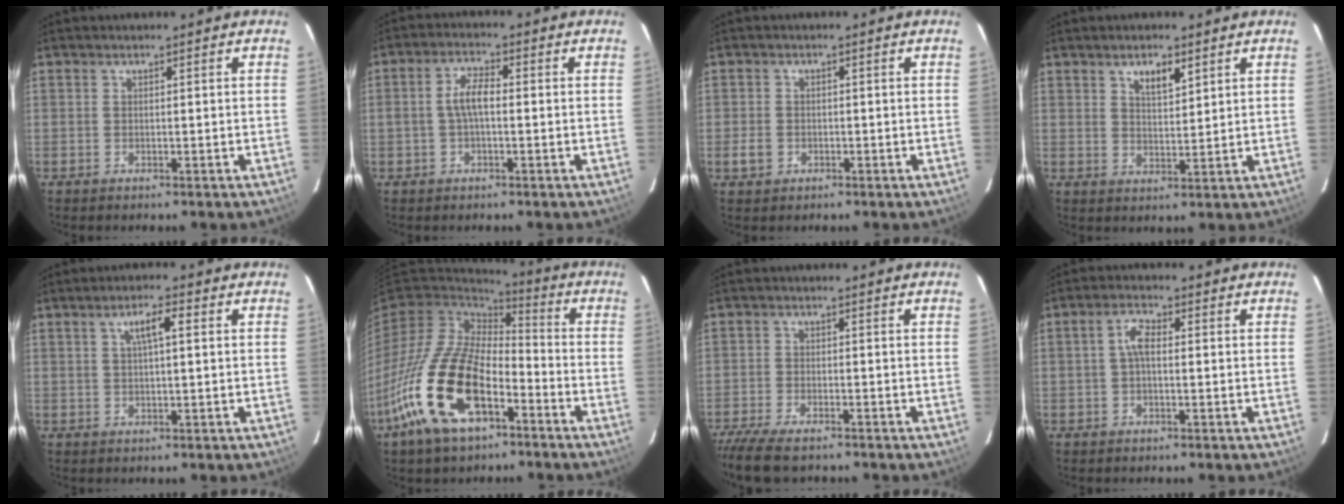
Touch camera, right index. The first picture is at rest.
{"total": 4.2, "force": [-0.4, 1.6, 3.8], "torque": [-0.077, 0.014, -0.006]}
{"total": 2.9, "force": [-0.9, 2.7, 0.9], "torque": [-0.023, 0.003, -0.014]}
{"total": 4.3, "force": [2.7, 1.7, 2.9], "torque": [-0.047, 0.002, 0.046]}
{"total": 4.0, "force": [1.3, 0.7, 3.8], "torque": [-0.071, 0.008, 0.024]}
{"total": 19.1, "force": [-9.2, 9.4, 13.9], "torque": [-0.293, -0.014, -0.175]}
{"total": 9.3, "force": [-7.7, 2.3, 4.5], "torque": [-0.119, -0.037, -0.143]}
{"total": 3.2, "force": [0.0, 1.4, 2.8], "torque": [-0.058, 0.011, 0.000]}